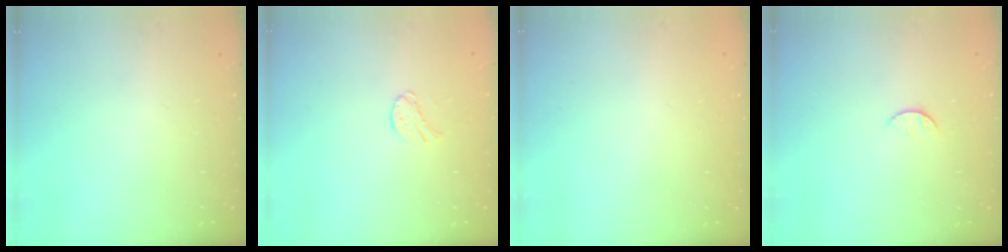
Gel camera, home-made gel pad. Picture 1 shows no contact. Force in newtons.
{"total": 6.6, "press": 6.6, "slide": 0.5}
{"total": 0.6, "press": 0.5, "slide": 0.1}
{"total": 6.0, "press": 5.9, "slide": 0.6}